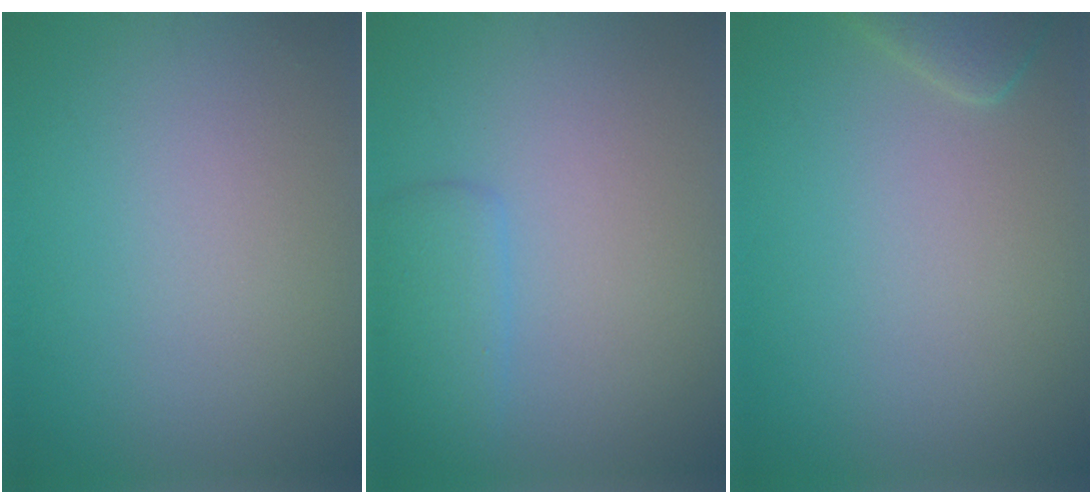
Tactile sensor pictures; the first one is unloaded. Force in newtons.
{"total": 2.4, "press": 2.4, "slide": 0.1}
{"total": 2.3, "press": 2.2, "slide": 0.4}